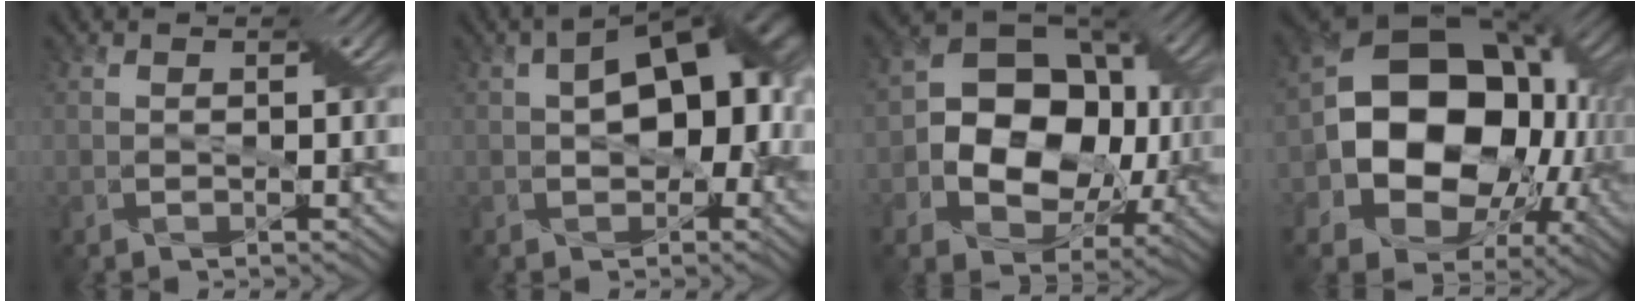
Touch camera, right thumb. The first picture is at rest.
{"total": 12.2, "force": [0.5, 7.3, 9.8], "torque": [-0.120, 0.017, 0.002]}
{"total": 14.3, "force": [-1.2, 10.6, 9.6], "torque": [-0.148, -0.004, -0.024]}
{"total": 18.4, "force": [-1.6, 14.1, 11.8], "torque": [-0.197, -0.038, -0.007]}